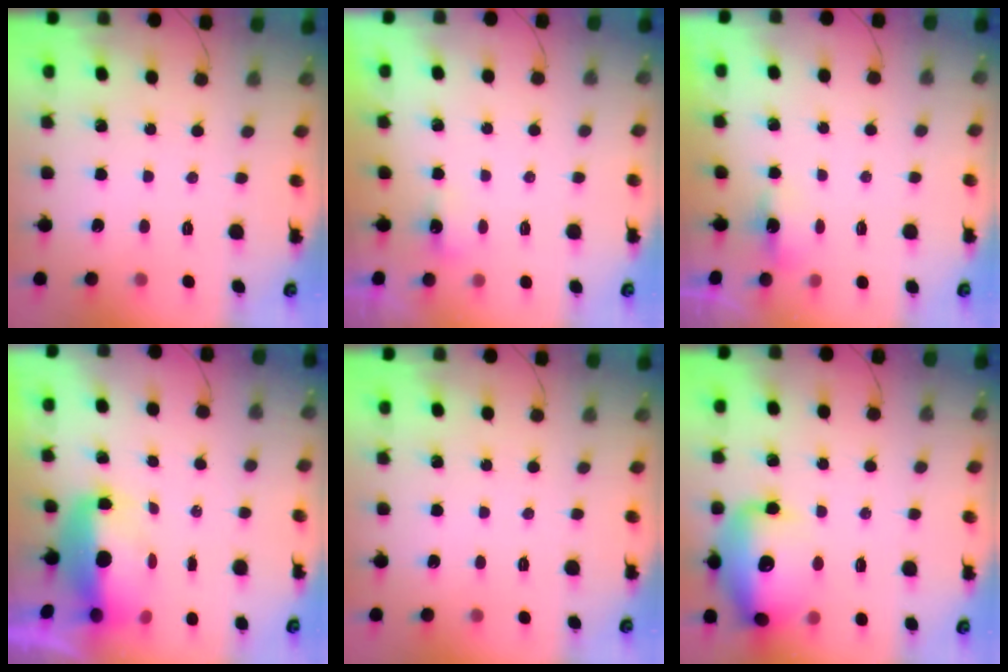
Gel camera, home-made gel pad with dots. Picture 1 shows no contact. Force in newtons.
{"total": 2.2, "press": 2.2, "slide": 0.5}
{"total": 2.0, "press": 1.8, "slide": 0.8}
{"total": 7.8, "press": 7.5, "slide": 1.8}
{"total": 0.0}
{"total": 16.7, "press": 16.3, "slide": 3.3}